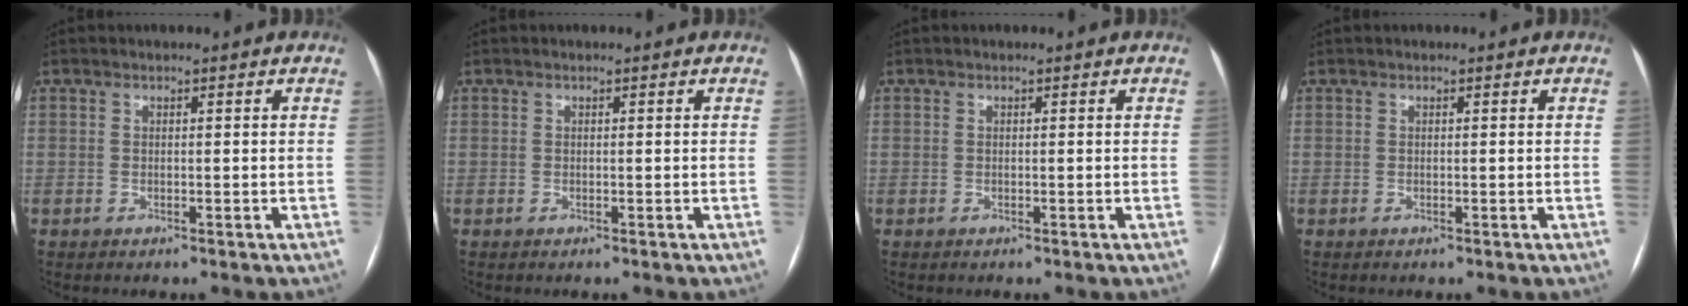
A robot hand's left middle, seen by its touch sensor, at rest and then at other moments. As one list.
[{"total": 0.0}, {"total": 0.0}, {"total": 0.0}]